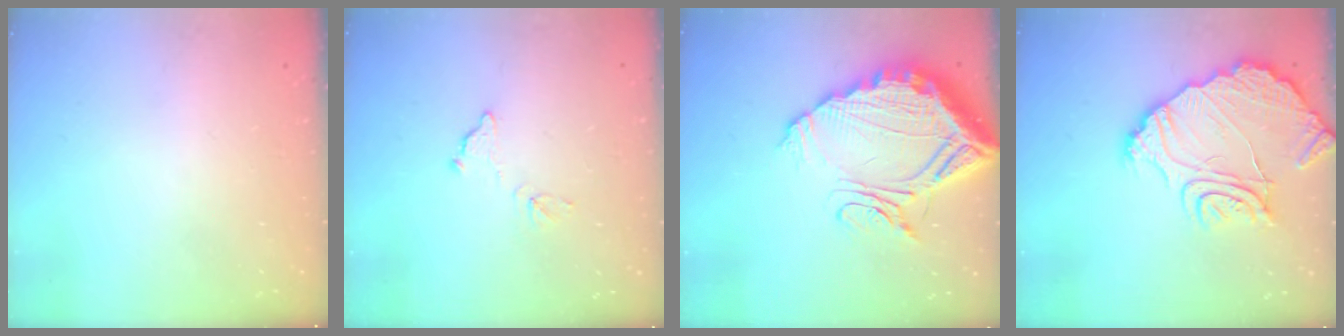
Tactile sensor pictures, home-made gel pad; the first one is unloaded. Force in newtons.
{"total": 7.7, "press": 7.7, "slide": 0.4}
{"total": 20.5, "press": 20.4, "slide": 1.9}
{"total": 15.4, "press": 15.4, "slide": 1.0}